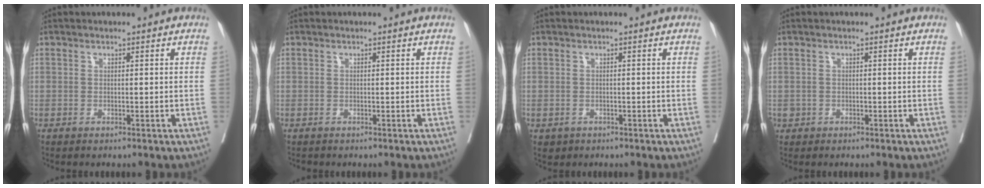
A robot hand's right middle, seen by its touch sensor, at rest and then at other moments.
{"total": 0.0}
{"total": 1.3, "force": [-0.7, 1.1, 0.3], "torque": [-0.007, 0.001, -0.003]}
{"total": 0.7, "force": [-0.2, 0.6, 0.0], "torque": [0.001, 0.004, -0.003]}